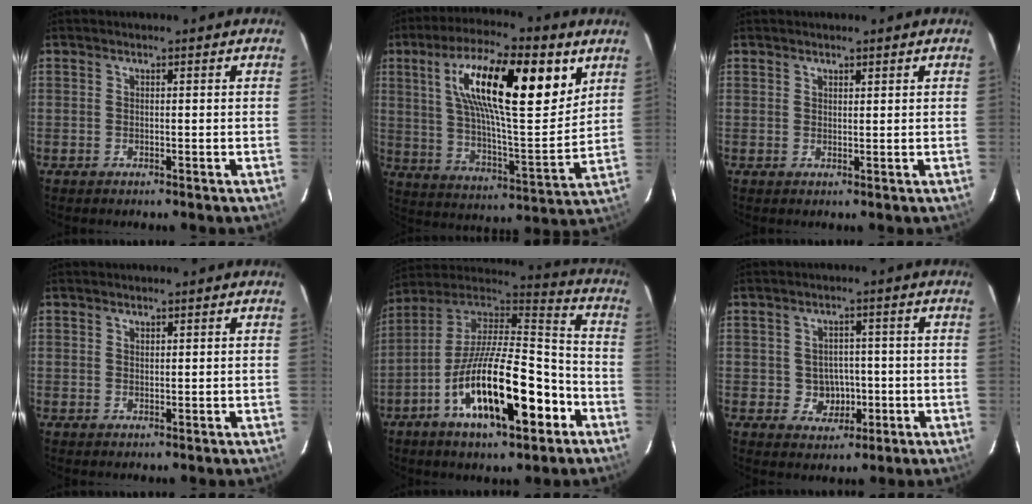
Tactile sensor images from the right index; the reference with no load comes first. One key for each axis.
{"total": 23.6, "fx": 9.9, "fy": 6.6, "fz": 20.4, "tx": -0.339, "ty": 0.019, "tz": 0.163}
{"total": 1.1, "fx": 0.9, "fy": 0.5, "fz": 0.3, "tx": -0.005, "ty": 0.002, "tz": 0.016}
{"total": 0.8, "fx": 0.6, "fy": 0.5, "fz": 0.2, "tx": -0.003, "ty": 0.002, "tz": 0.011}
{"total": 23.4, "fx": -9.9, "fy": 7.7, "fz": 19.7, "tx": -0.342, "ty": -0.019, "tz": -0.169}
{"total": 5.0, "fx": -0.9, "fy": 4.7, "fz": 1.6, "tx": -0.037, "ty": 0.012, "tz": 0.004}